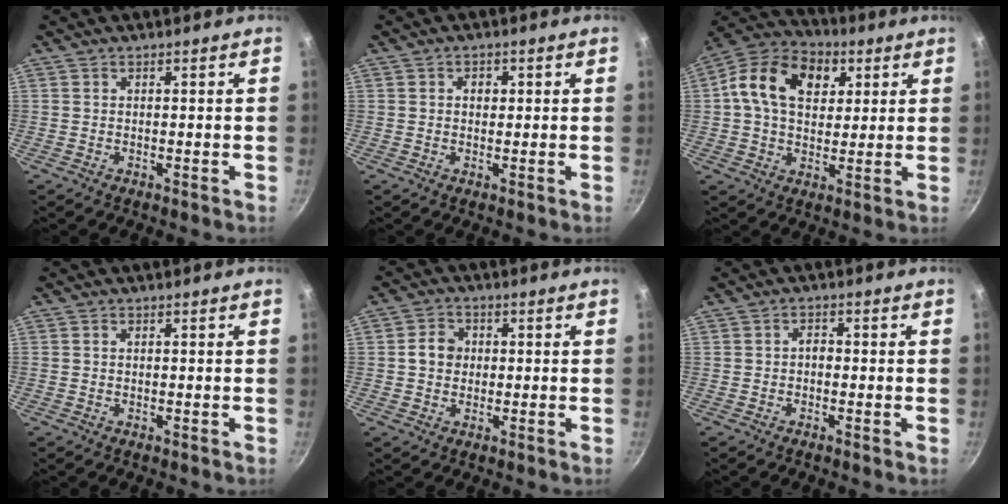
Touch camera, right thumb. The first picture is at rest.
{"total": 2.1, "force": [0.4, 1.7, 1.1], "torque": [-0.008, 0.001, 0.004]}
{"total": 16.2, "force": [4.7, 11.5, 10.4], "torque": [-0.157, 0.010, 0.062]}
{"total": 0.6, "force": [0.1, 0.5, 0.4], "torque": [-0.005, 0.004, 0.001]}
{"total": 4.7, "force": [0.2, 4.1, 2.3], "torque": [-0.017, 0.010, -0.004]}
{"total": 1.7, "force": [-0.4, 1.2, 1.2], "torque": [-0.019, 0.009, -0.012]}